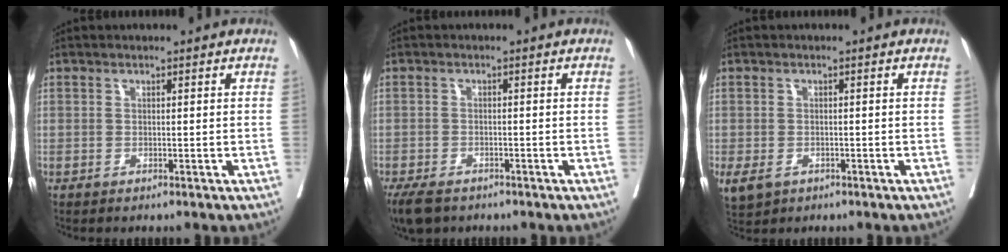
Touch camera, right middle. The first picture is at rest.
{"total": 6.1, "force": [-4.6, 2.9, 2.8], "torque": [-0.048, -0.008, -0.073]}
{"total": 7.0, "force": [-3.1, 5.4, 3.3], "torque": [-0.094, -0.010, -0.041]}